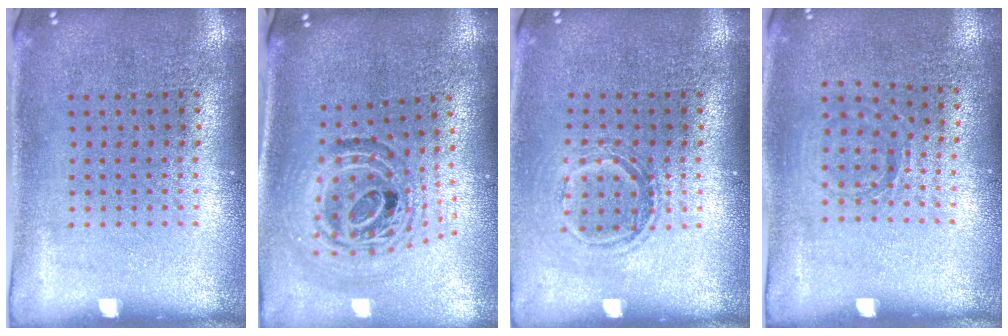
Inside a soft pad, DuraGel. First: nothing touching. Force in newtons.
{"total": 1.5, "press": 1.2, "slide": 0.8}
{"total": 1.3, "press": 1.1, "slide": 0.7}
{"total": 0.8, "press": 0.7, "slide": 0.3}